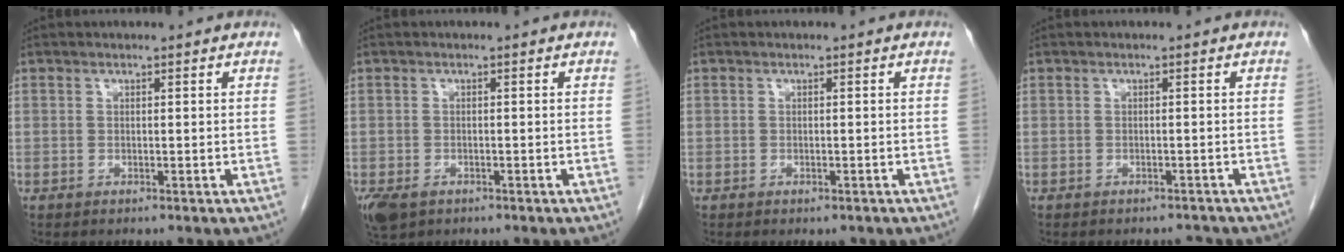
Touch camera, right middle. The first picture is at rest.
{"total": 4.6, "force": [-2.7, 2.8, 2.4], "torque": [-0.051, -0.009, -0.042]}
{"total": 1.0, "force": [-0.6, 0.7, 0.3], "torque": [-0.005, 0.001, -0.005]}
{"total": 2.1, "force": [-2.0, 0.6, -0.1], "torque": [0.005, -0.003, -0.026]}